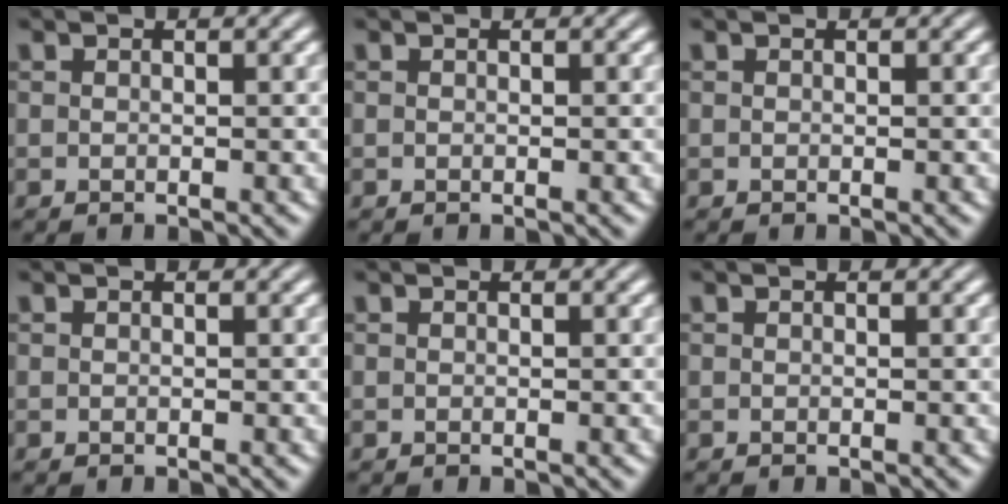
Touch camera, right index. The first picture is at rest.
{"total": 0.0}
{"total": 0.0}
{"total": 0.0}
{"total": 0.0}
{"total": 0.0}